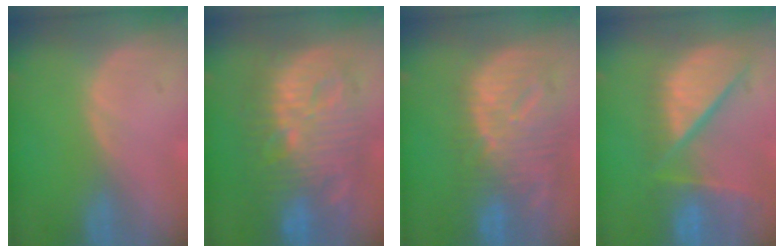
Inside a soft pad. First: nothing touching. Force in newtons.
{"total": 13.5, "press": 13.4, "slide": 1.4}
{"total": 12.4, "press": 10.7, "slide": 6.3}
{"total": 12.3, "press": 10.1, "slide": 7.0}